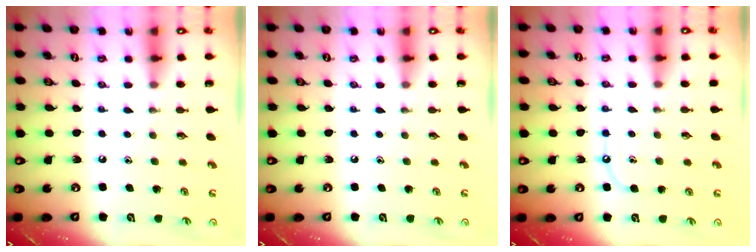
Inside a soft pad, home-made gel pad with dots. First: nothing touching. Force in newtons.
{"total": 0.0}
{"total": 6.9, "press": 6.9, "slide": 0.8}